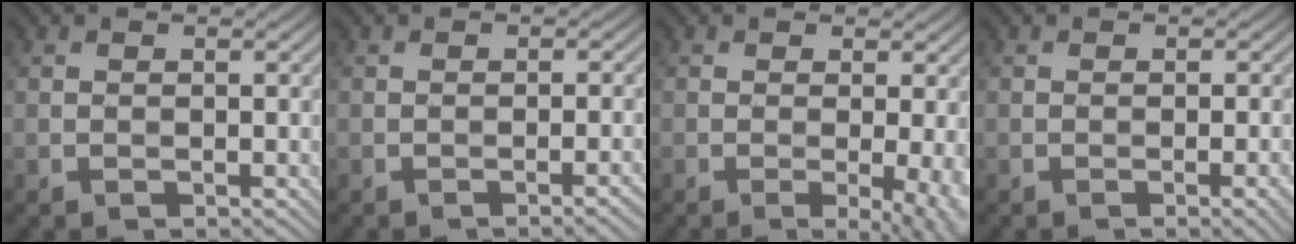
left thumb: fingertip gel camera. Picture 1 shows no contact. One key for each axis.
{"total": 2.0, "fx": -0.9, "fy": 0.3, "fz": 1.8, "tx": -0.019, "ty": 0.008, "tz": -0.018}
{"total": 5.9, "fx": -1.0, "fy": 1.7, "fz": 5.6, "tx": -0.070, "ty": -0.008, "tz": -0.006}
{"total": 2.7, "fx": -0.9, "fy": 0.5, "fz": 2.4, "tx": -0.032, "ty": 0.004, "tz": -0.016}